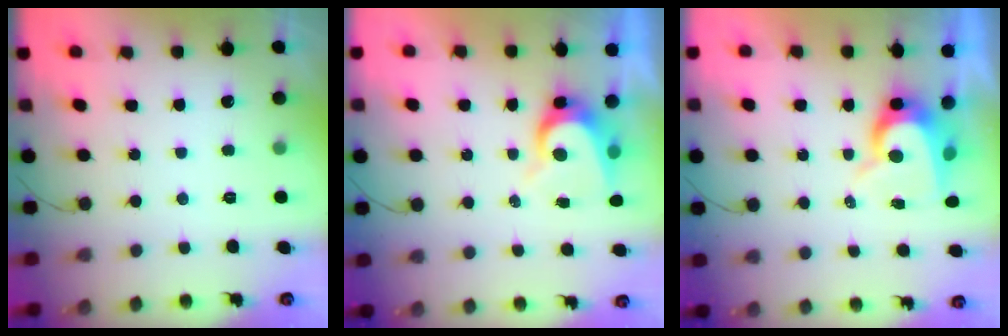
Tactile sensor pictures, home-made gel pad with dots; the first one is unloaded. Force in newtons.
{"total": 6.6, "press": 6.6, "slide": 0.5}
{"total": 8.6, "press": 8.6, "slide": 0.8}